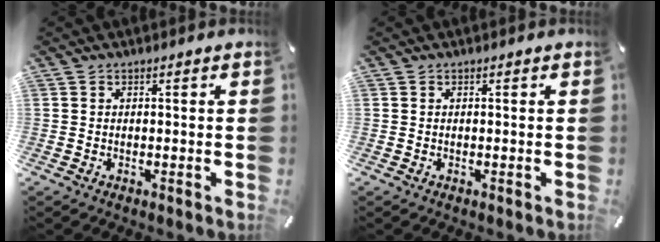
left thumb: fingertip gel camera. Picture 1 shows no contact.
{"total": 0.0}